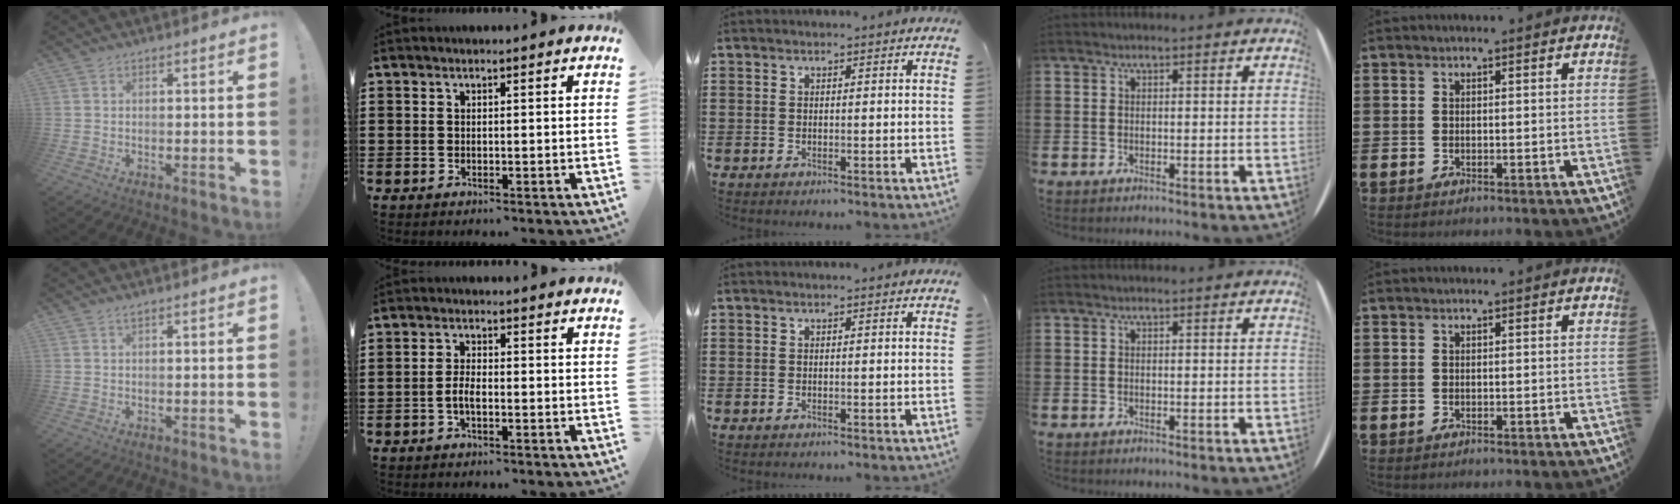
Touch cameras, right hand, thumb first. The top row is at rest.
{"thumb": {"total": 0.6, "force": [0.2, -0.2, 0.5], "torque": [-0.012, 0.000, 0.004]}, "index": {"total": 2.7, "force": [-0.9, 0.9, 2.4], "torque": [-0.059, -0.003, -0.022]}}